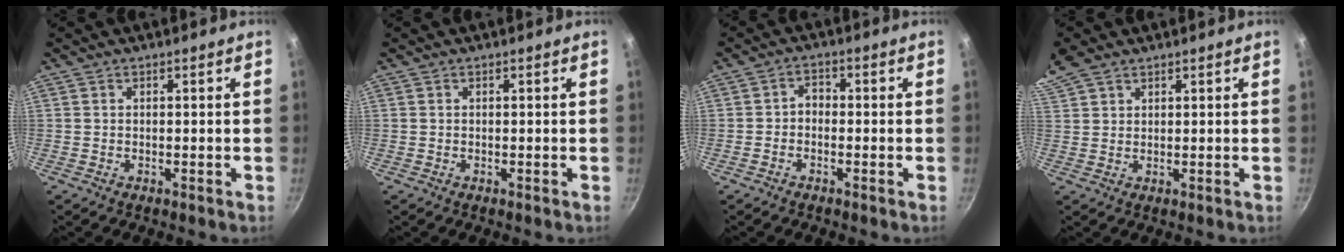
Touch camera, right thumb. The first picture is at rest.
{"total": 0.0}
{"total": 2.3, "force": [-1.0, 1.7, 1.3], "torque": [-0.019, 0.019, -0.023]}
{"total": 7.8, "force": [5.5, 4.3, 3.5], "torque": [-0.072, 0.018, 0.114]}